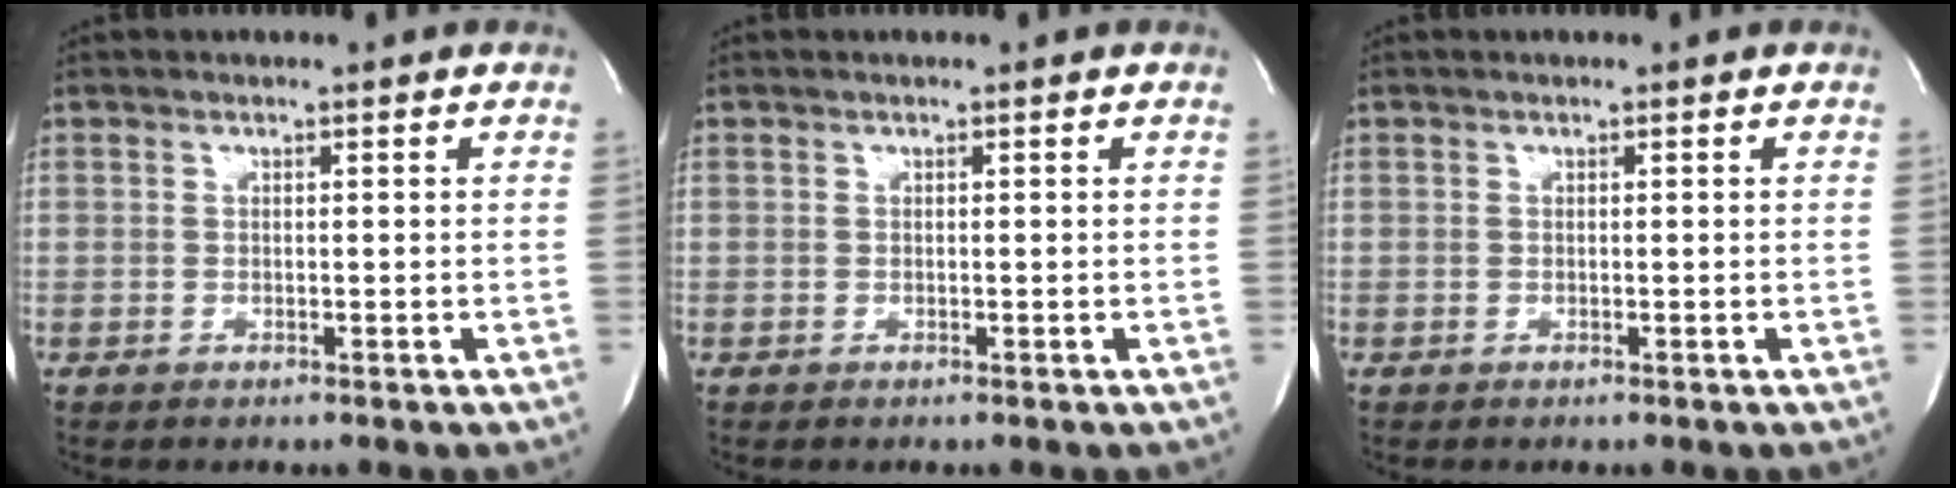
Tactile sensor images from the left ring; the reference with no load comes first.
{"total": 0.0}
{"total": 0.0}